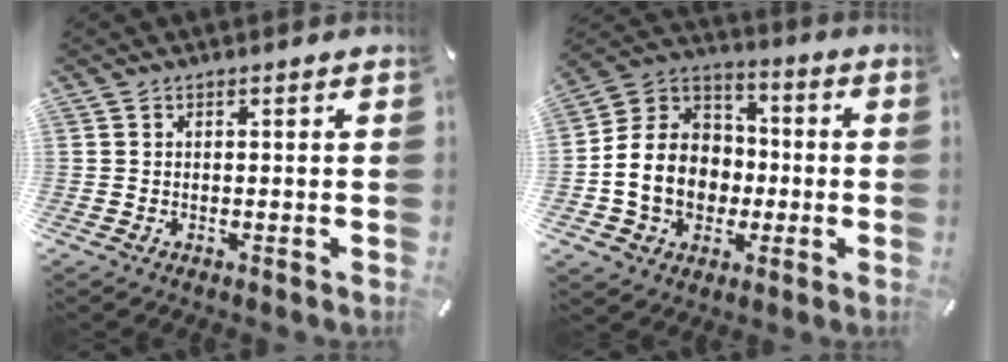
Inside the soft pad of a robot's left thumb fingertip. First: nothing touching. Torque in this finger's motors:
{"motor_torque": [1.38, 2.24, 1.25, 0.61, 0.19]}